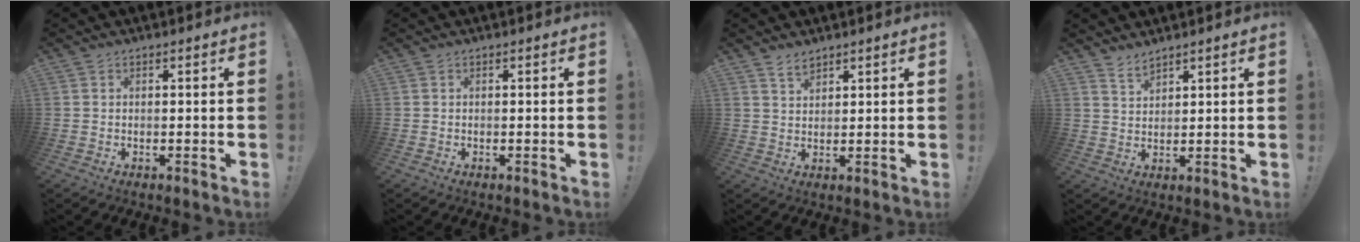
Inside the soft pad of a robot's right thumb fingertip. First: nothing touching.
{"total": 0.0}
{"total": 3.0, "force": [2.6, 1.0, 1.0], "torque": [-0.015, -0.017, 0.048]}
{"total": 3.3, "force": [3.1, 0.7, 0.8], "torque": [-0.013, -0.024, 0.057]}